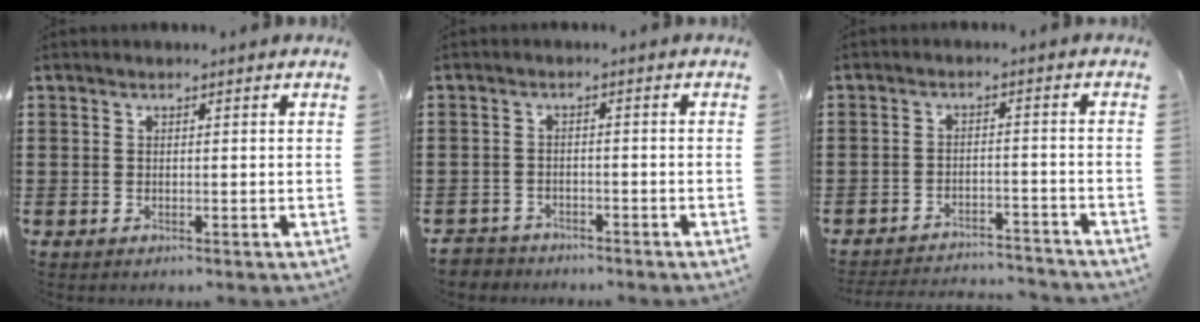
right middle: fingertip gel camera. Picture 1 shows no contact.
{"total": 2.5, "force": [-2.4, 0.6, -0.3], "torque": [-0.002, 0.000, -0.054]}
{"total": 3.6, "force": [-3.6, 0.3, 0.3], "torque": [-0.008, 0.004, -0.076]}